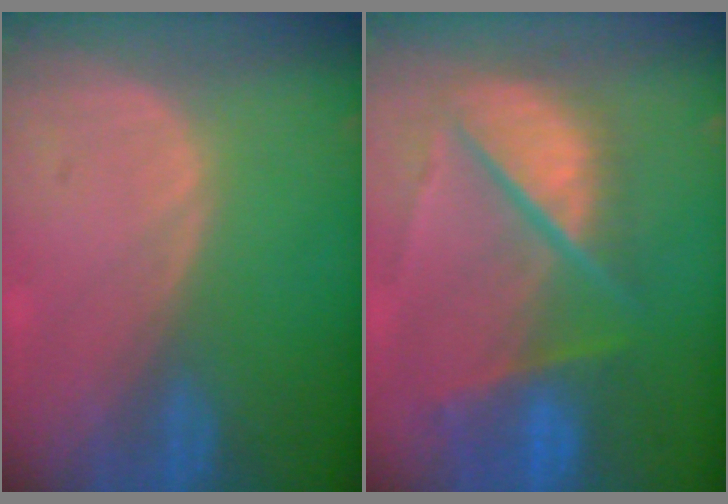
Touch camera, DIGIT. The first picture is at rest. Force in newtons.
{"total": 10.6, "press": 8.9, "slide": 5.8}